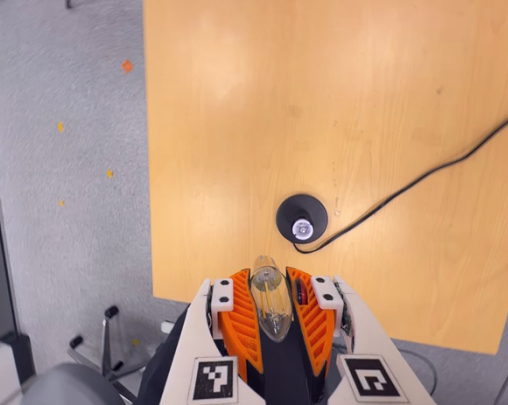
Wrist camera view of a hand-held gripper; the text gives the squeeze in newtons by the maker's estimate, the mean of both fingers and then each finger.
{"total": 23.8, "left": 26.0, "right": 21.7}